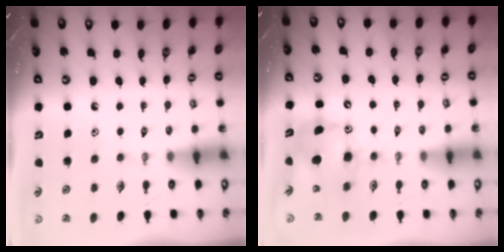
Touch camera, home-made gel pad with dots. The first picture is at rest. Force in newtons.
{"total": 8.9, "press": 8.9, "slide": 0.7}